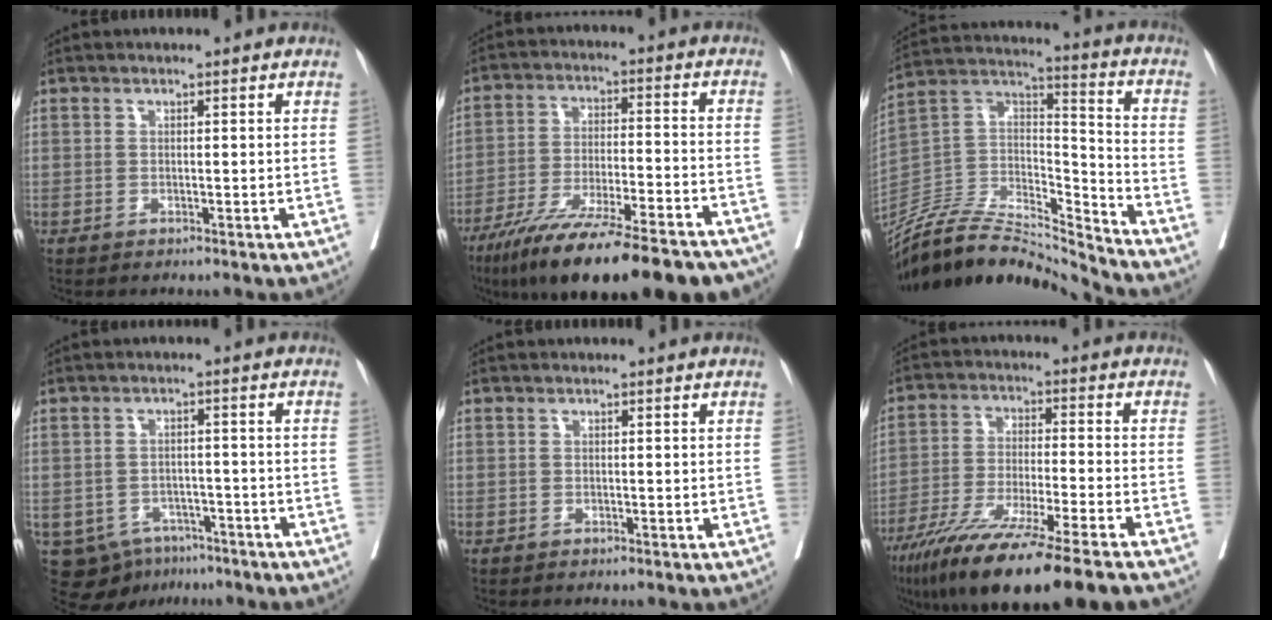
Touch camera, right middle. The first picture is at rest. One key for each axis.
{"total": 24.9, "fx": -19.5, "fy": 3.8, "fz": 14.9, "tx": -0.186, "ty": -0.023, "tz": -0.298}
{"total": 19.6, "fx": -18.6, "fy": 2.1, "fz": 5.8, "tx": -0.102, "ty": 0.031, "tz": -0.332}
{"total": 10.0, "fx": -6.1, "fy": 7.1, "fz": 3.3, "tx": -0.058, "ty": 0.007, "tz": -0.081}
{"total": 0.7, "fx": 0.0, "fy": 0.7, "fz": -0.1, "tx": 0.010, "ty": 0.005, "tz": -0.004}
{"total": 18.5, "fx": -13.8, "fy": 0.1, "fz": 12.4, "tx": -0.204, "ty": -0.053, "tz": -0.232}